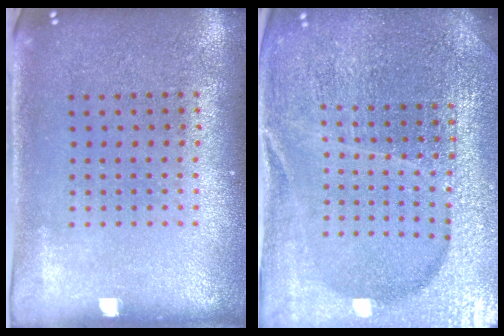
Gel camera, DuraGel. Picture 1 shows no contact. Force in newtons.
{"total": 5.3, "press": 4.8, "slide": 2.2}